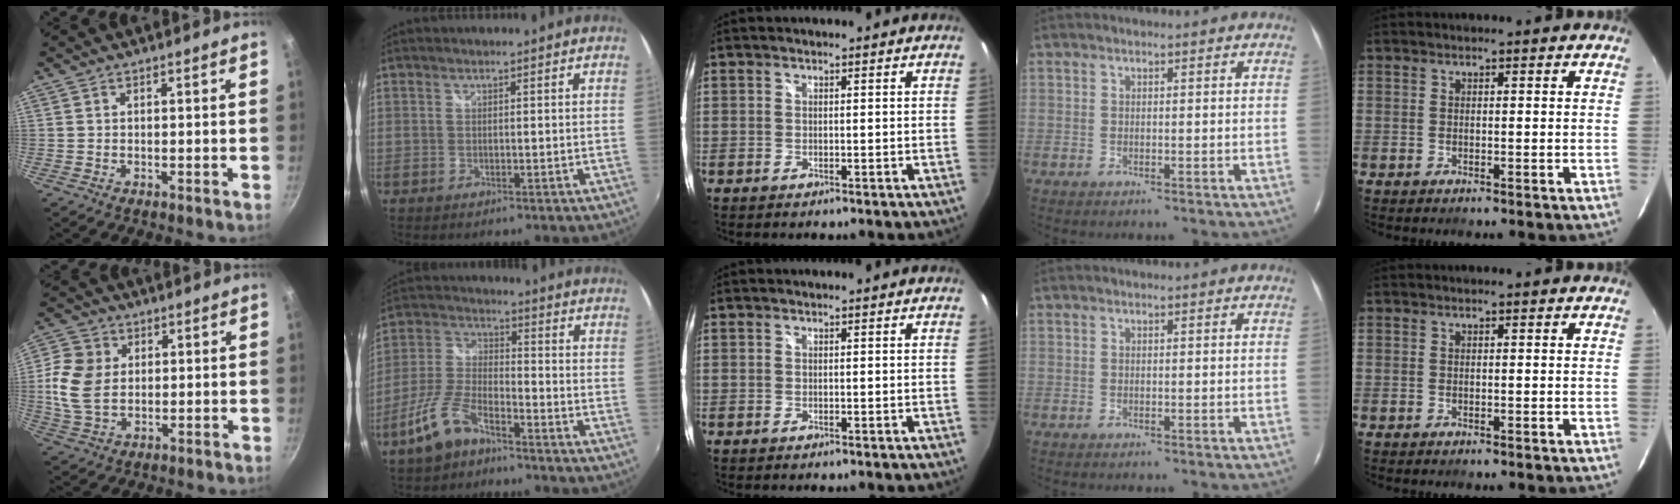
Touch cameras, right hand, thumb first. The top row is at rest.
{"thumb": {"total": 10.3, "force": [1.0, 7.6, 6.8], "torque": [-0.124, -0.002, 0.014]}, "index": {"total": 9.4, "force": [-6.4, 3.7, 5.8], "torque": [-0.133, 0.003, -0.123]}}